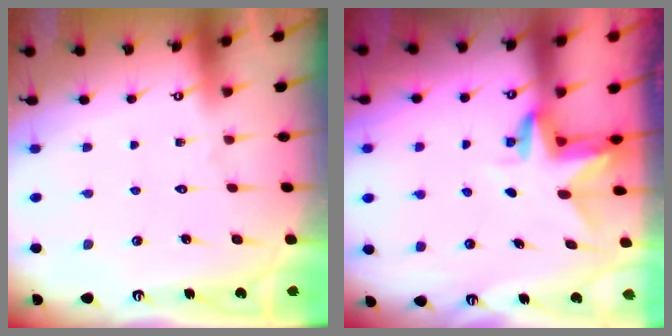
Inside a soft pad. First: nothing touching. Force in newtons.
{"total": 2.9, "press": 2.9, "slide": 0.2}